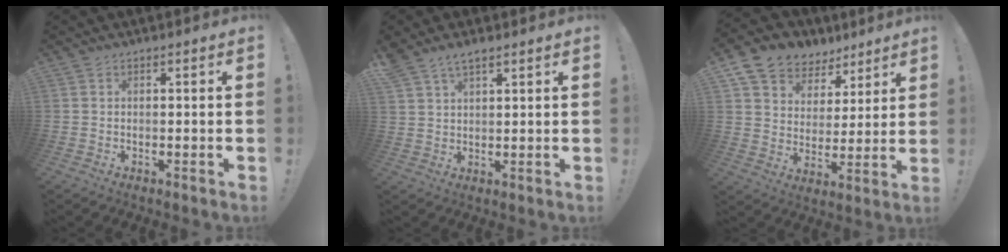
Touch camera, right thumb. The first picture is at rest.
{"total": 4.5, "force": [3.5, 1.7, 2.2], "torque": [-0.042, -0.016, 0.067]}
{"total": 10.0, "force": [6.7, 7.1, 1.9], "torque": [-0.029, -0.057, 0.132]}